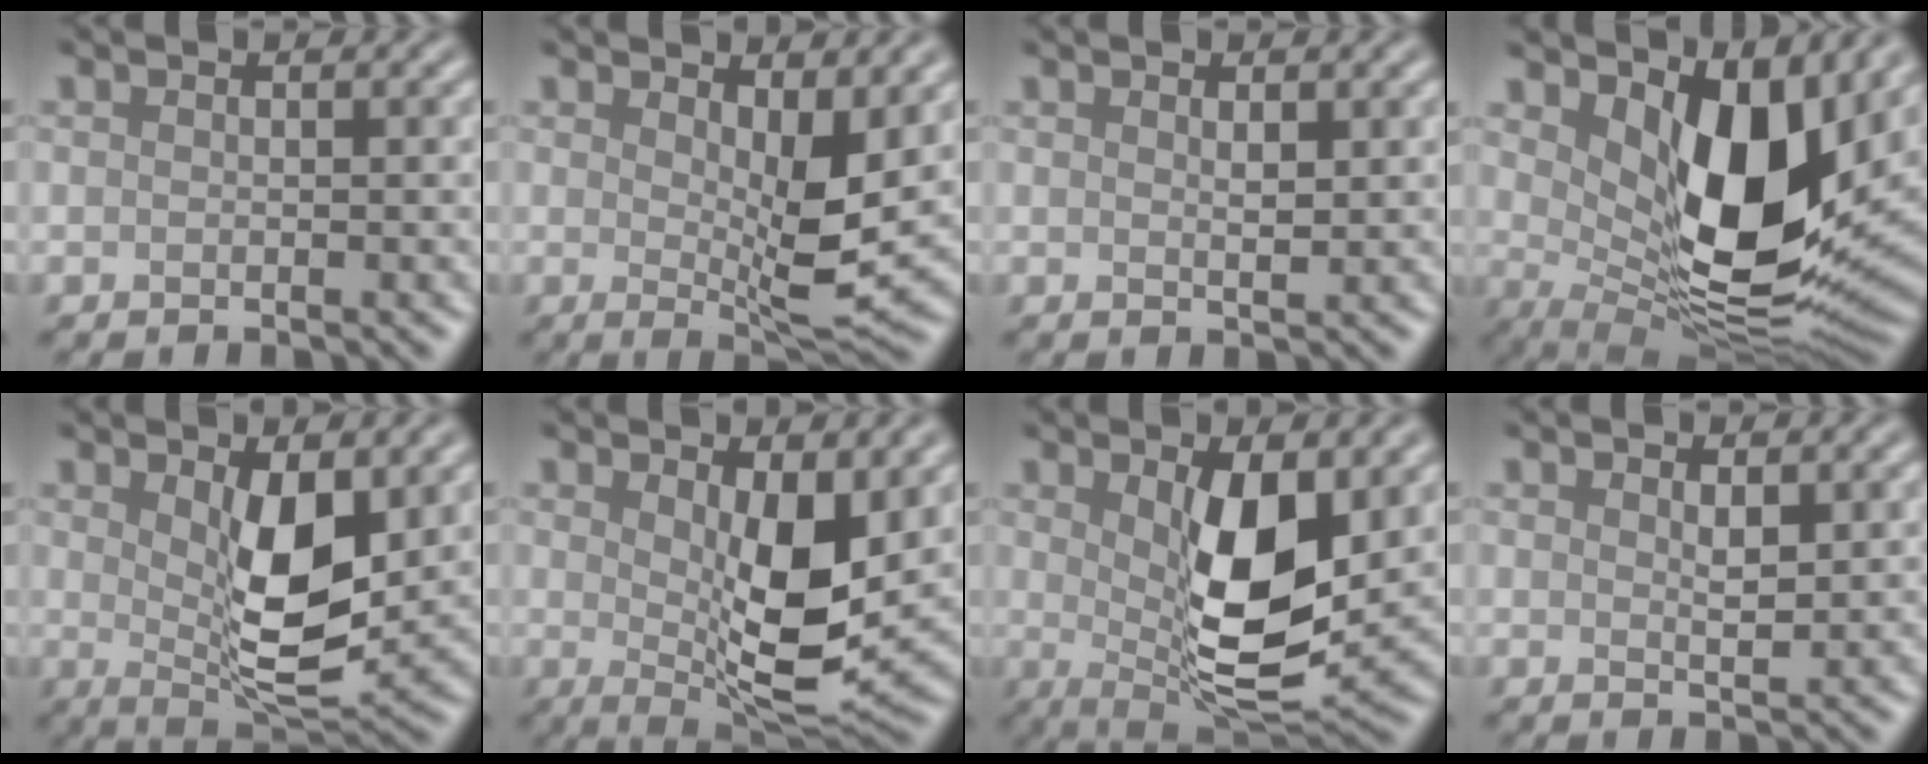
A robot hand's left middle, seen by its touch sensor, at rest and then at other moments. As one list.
[{"total": 5.4, "force": [1.2, 1.7, 5.0], "torque": [-0.078, -0.016, 0.022]}, {"total": 1.1, "force": [0.6, 0.3, 0.8], "torque": [-0.016, -0.003, 0.011]}, {"total": 11.3, "force": [3.2, 5.4, 9.3], "torque": [-0.146, -0.029, 0.068]}, {"total": 7.2, "force": [1.4, 2.7, 6.5], "torque": [-0.114, -0.014, 0.030]}, {"total": 7.7, "force": [1.3, 2.9, 7.1], "torque": [-0.116, -0.020, 0.028]}, {"total": 9.1, "force": [1.5, 3.4, 8.3], "torque": [-0.139, -0.012, 0.029]}, {"total": 1.4, "force": [0.8, 0.4, 1.1], "torque": [-0.022, -0.004, 0.015]}]